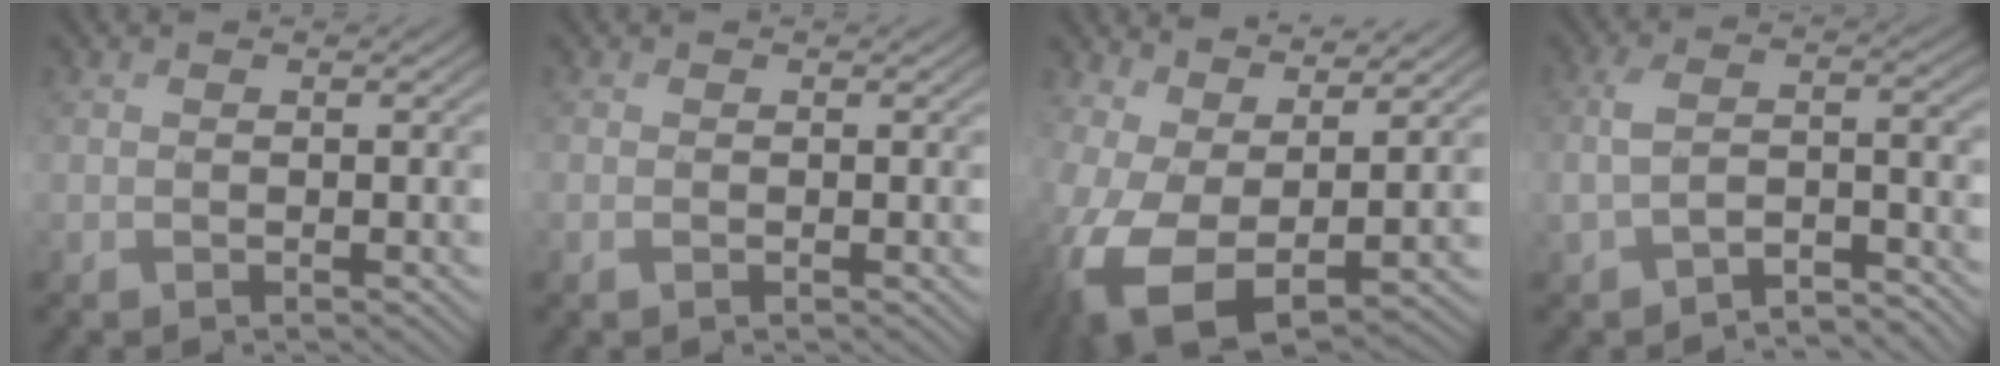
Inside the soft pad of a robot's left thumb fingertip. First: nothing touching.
{"total": 0.5, "force": [-0.2, 0.2, 0.4], "torque": [-0.014, -0.003, -0.004]}
{"total": 10.9, "force": [0.4, 6.2, 9.0], "torque": [-0.225, -0.024, 0.016]}
{"total": 5.0, "force": [-3.3, 1.8, 3.3], "torque": [-0.072, -0.003, -0.066]}